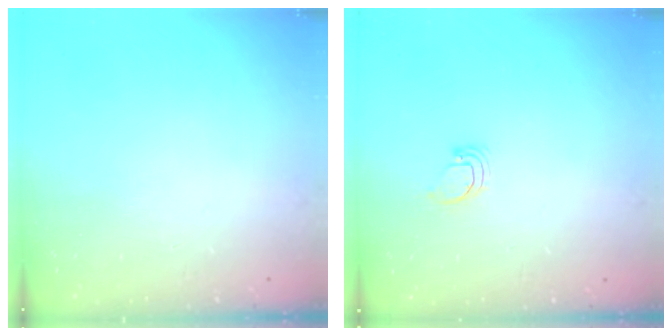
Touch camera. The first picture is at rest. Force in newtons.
{"total": 0.9, "press": 0.9, "slide": 0.0}